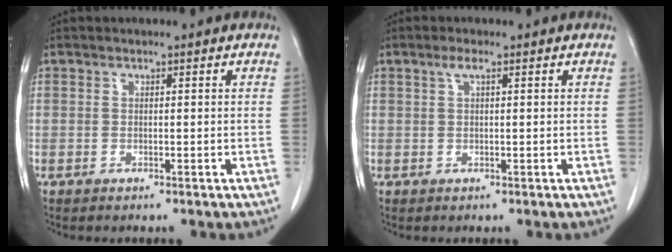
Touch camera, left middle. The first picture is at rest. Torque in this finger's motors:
{"motor_torque": [0.26, -0.05, 0.00, 0.01]}